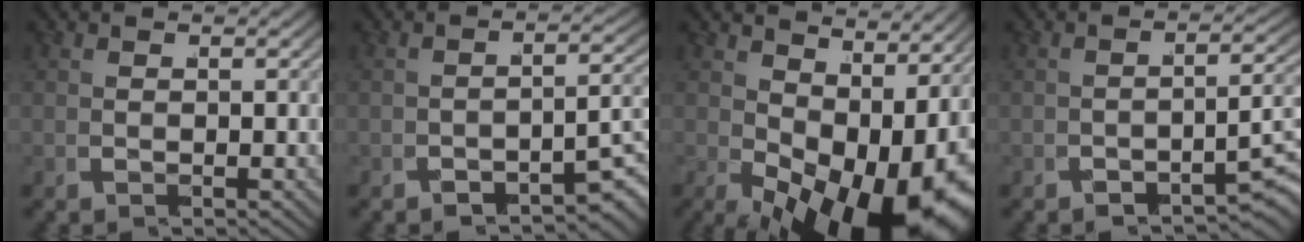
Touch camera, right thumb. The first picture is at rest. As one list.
[{"total": 3.9, "force": [-2.7, 1.3, 2.5], "torque": [-0.036, -0.001, -0.042]}, {"total": 12.3, "force": [-2.3, 6.2, 10.4], "torque": [-0.158, -0.042, -0.012]}, {"total": 3.6, "force": [-2.4, 1.3, 2.4], "torque": [-0.037, 0.002, -0.041]}]